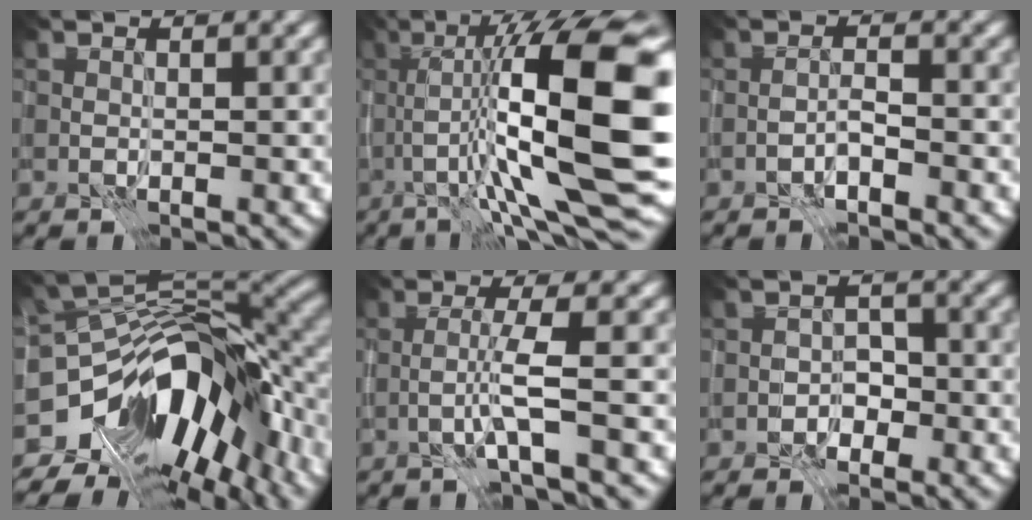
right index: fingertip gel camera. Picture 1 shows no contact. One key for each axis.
{"total": 15.3, "fx": -0.8, "fy": 3.5, "fz": 14.9, "tx": -0.229, "ty": 0.022, "tz": -0.011}
{"total": 1.4, "fx": -1.1, "fy": 0.1, "fz": 0.8, "tx": -0.015, "ty": 0.008, "tz": -0.026}
{"total": 15.0, "fx": -7.1, "fy": 7.7, "fz": 10.8, "tx": -0.168, "ty": -0.004, "tz": -0.117}
{"total": 2.7, "fx": -1.0, "fy": -0.1, "fz": 2.6, "tx": -0.053, "ty": 0.007, "tz": -0.028}
{"total": 1.9, "fx": -1.2, "fy": 1.3, "fz": 0.8, "tx": -0.006, "ty": 0.007, "tz": -0.023}